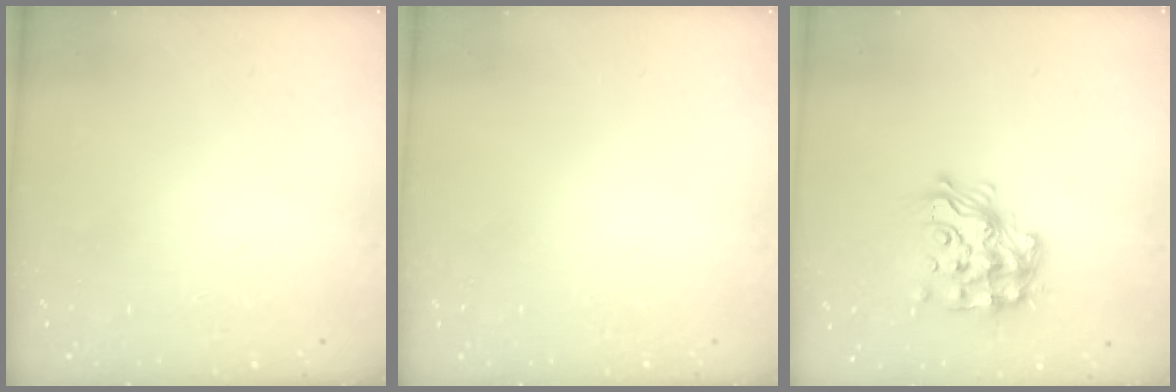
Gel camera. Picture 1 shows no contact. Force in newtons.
{"total": 0.0}
{"total": 15.7, "press": 15.6, "slide": 1.2}